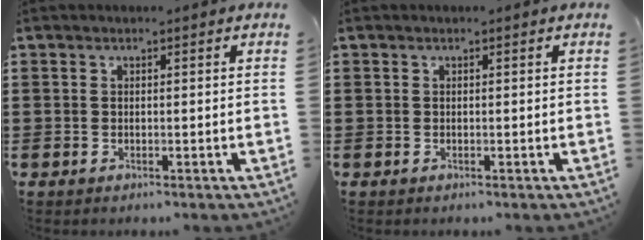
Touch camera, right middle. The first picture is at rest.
{"total": 0.0}